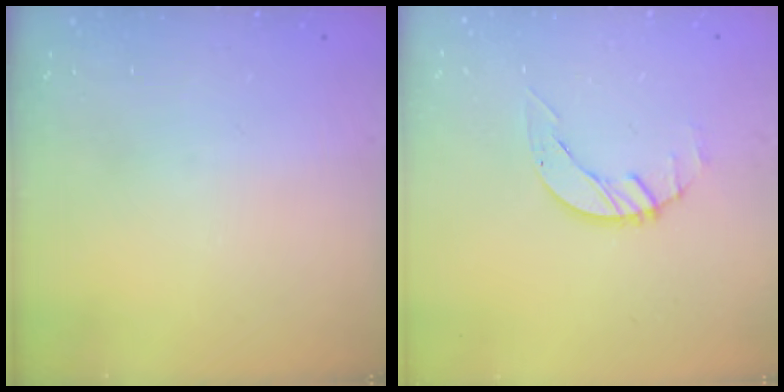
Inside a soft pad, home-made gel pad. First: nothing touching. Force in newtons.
{"total": 2.6, "press": 2.6, "slide": 0.3}